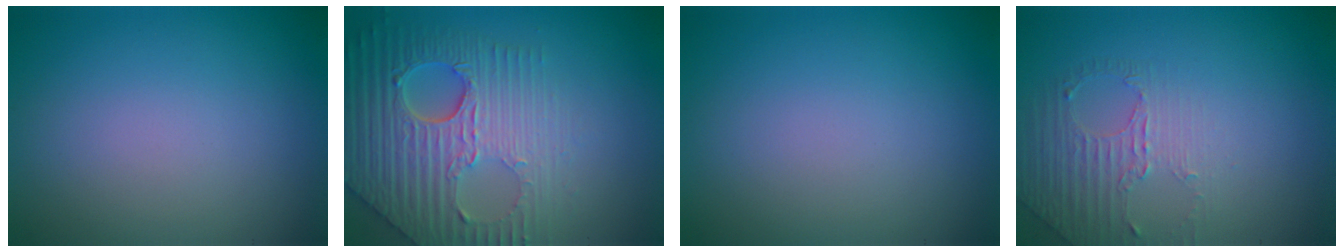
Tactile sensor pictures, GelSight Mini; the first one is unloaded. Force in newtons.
{"total": 7.5, "press": 5.9, "slide": 4.7}
{"total": 0.0}
{"total": 1.6, "press": 1.0, "slide": 1.2}